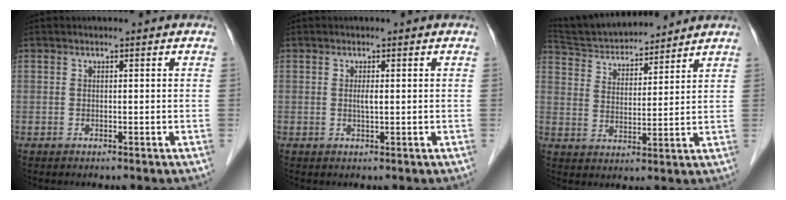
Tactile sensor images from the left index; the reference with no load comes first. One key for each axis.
{"total": 1.1, "fx": 0.1, "fy": 0.0, "fz": 1.1, "tx": -0.025, "ty": -0.003, "tz": 0.002}
{"total": 13.0, "fx": 12.2, "fy": 2.2, "fz": 3.7, "tx": -0.069, "ty": 0.022, "tz": 0.213}